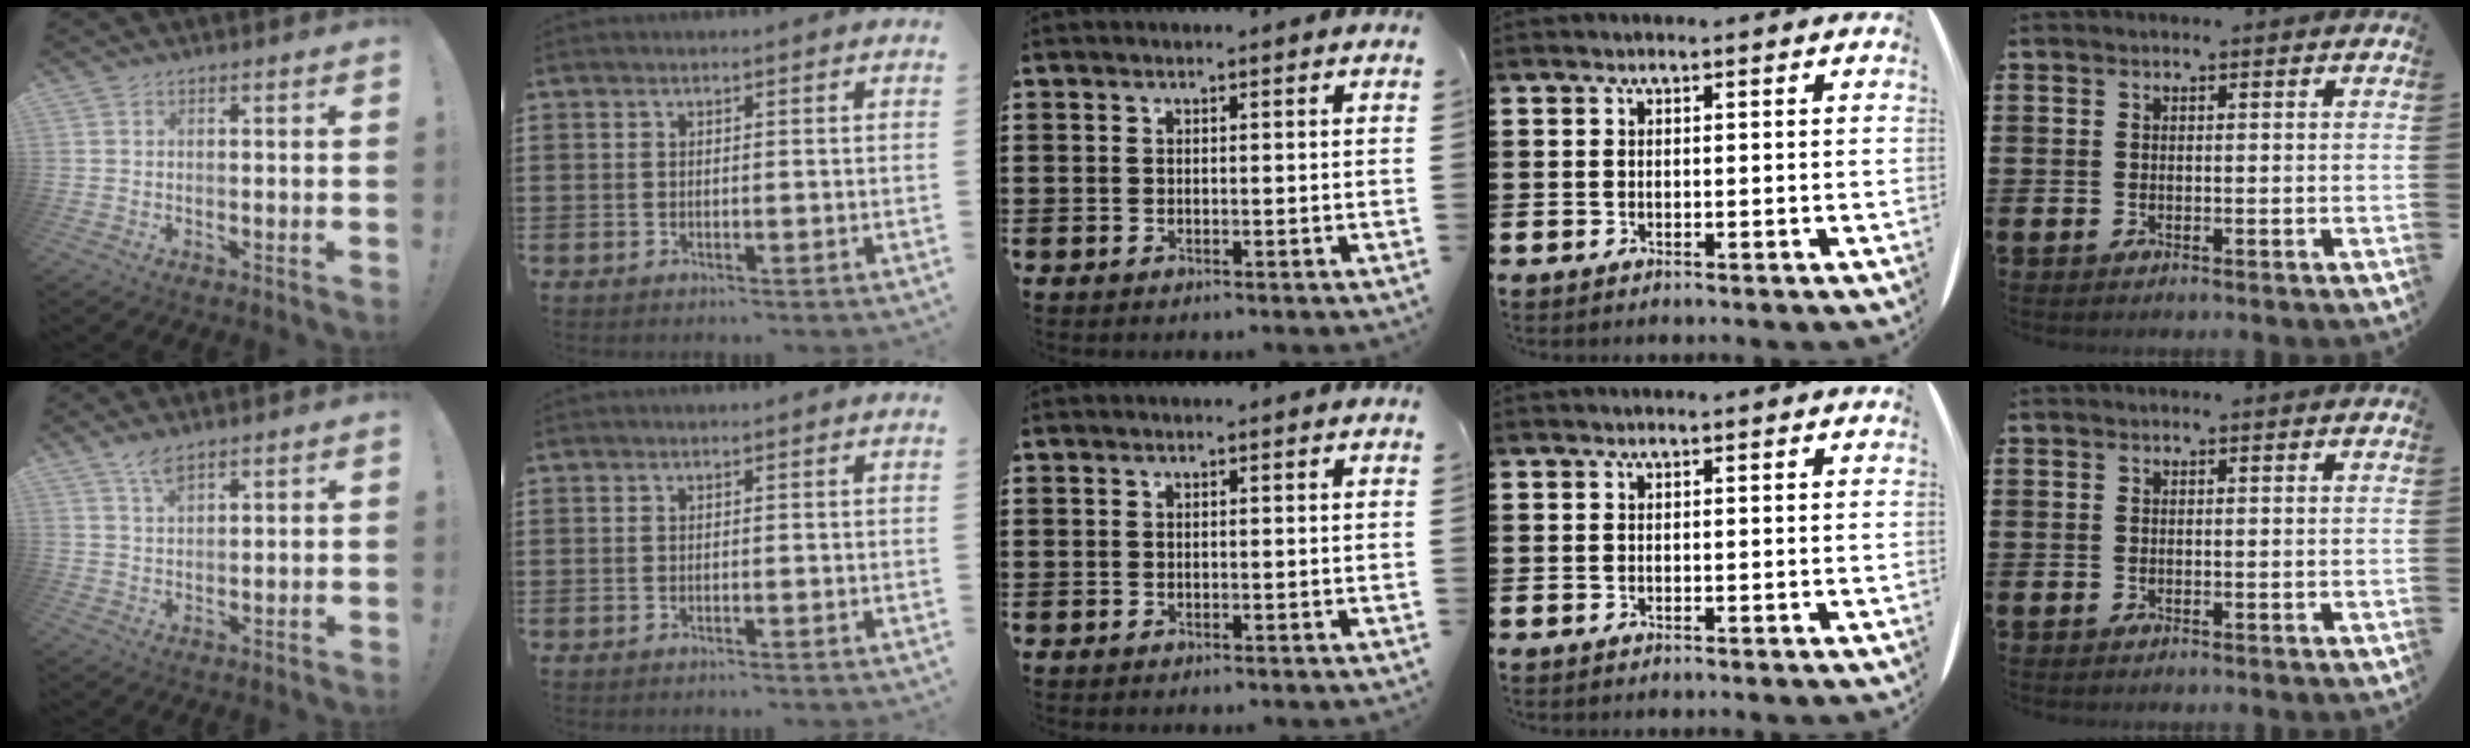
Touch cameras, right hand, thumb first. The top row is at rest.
{"thumb": {"total": 4.3, "force": [3.2, 1.4, 2.5], "torque": [-0.040, -0.018, 0.055]}}